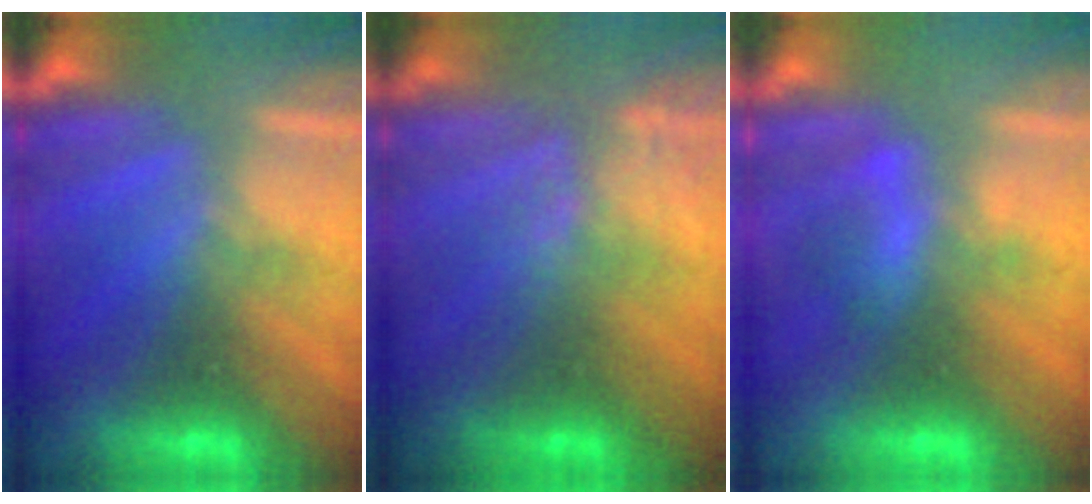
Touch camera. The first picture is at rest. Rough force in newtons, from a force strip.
{"total": 3.8}
{"total": 2.1}